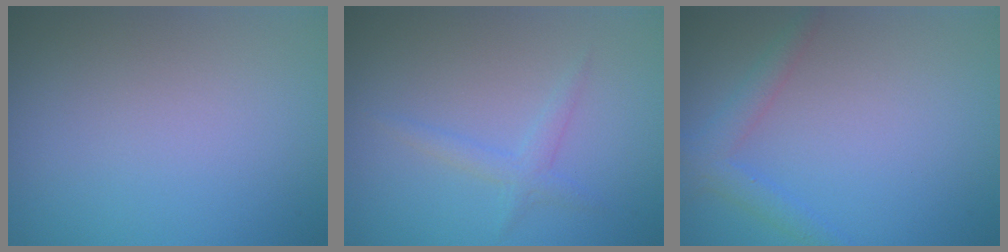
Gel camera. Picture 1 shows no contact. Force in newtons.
{"total": 1.6, "press": 1.6, "slide": 0.1}
{"total": 2.3, "press": 2.3, "slide": 0.2}